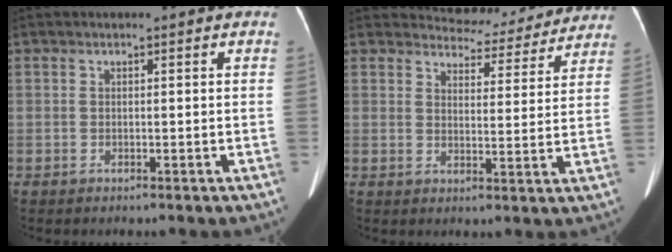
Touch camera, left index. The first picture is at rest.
{"total": 11.2, "force": [10.7, 3.2, 0.9], "torque": [0.004, -0.004, 0.120]}